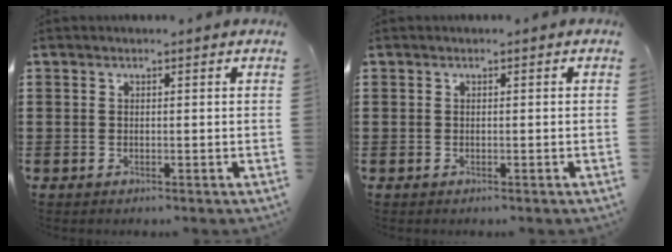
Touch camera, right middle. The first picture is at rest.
{"total": 0.0}